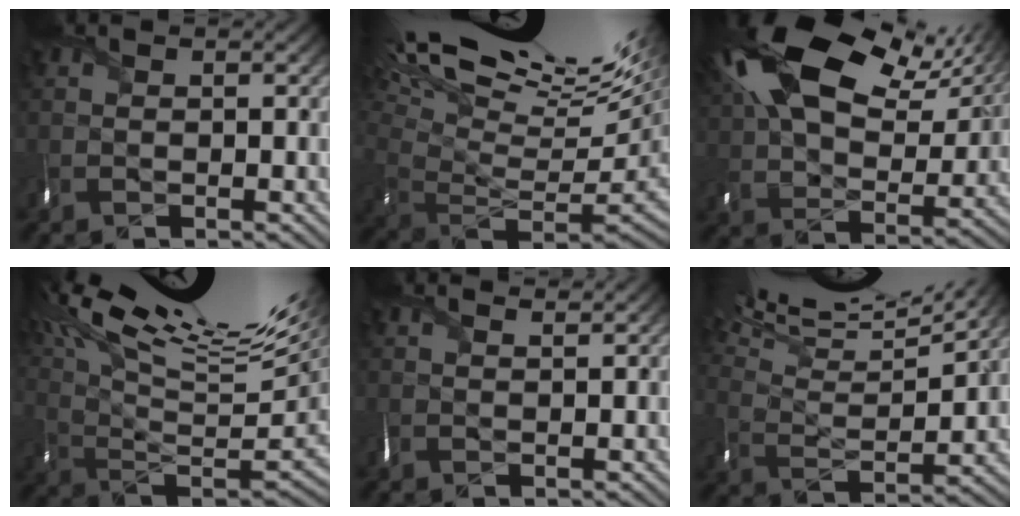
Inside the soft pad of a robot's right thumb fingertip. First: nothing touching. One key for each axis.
{"total": 19.1, "fx": 9.6, "fy": 5.3, "fz": 15.7, "tx": -0.250, "ty": 0.050, "tz": 0.187}
{"total": 20.5, "fx": 10.4, "fy": 11.0, "fz": 13.9, "tx": -0.300, "ty": 0.053, "tz": 0.167}
{"total": 21.9, "fx": 13.4, "fy": 5.8, "fz": 16.4, "tx": -0.308, "ty": 0.058, "tz": 0.223}
{"total": 2.8, "fx": 2.4, "fy": 0.3, "fz": 1.4, "tx": -0.036, "ty": 0.011, "tz": 0.036}
{"total": 16.4, "fx": 13.1, "fy": 3.8, "fz": 9.2, "tx": -0.211, "ty": 0.024, "tz": 0.195}